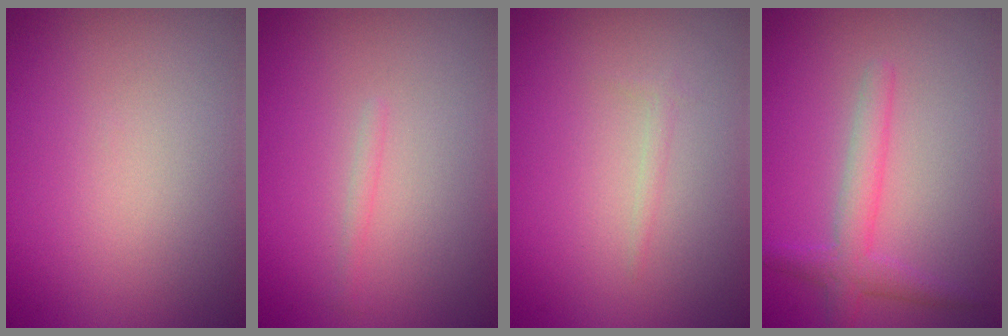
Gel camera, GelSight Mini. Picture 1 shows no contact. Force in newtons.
{"total": 0.6, "press": 0.6, "slide": 0.0}
{"total": 0.6, "press": 0.6, "slide": 0.0}
{"total": 2.8, "press": 2.7, "slide": 0.2}